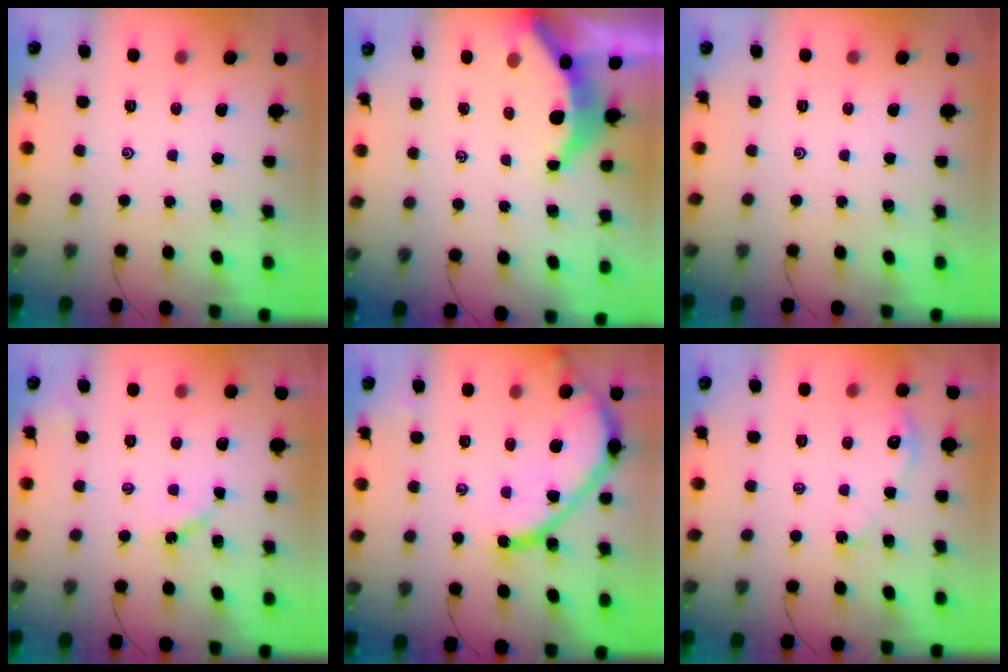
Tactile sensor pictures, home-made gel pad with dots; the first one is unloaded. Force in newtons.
{"total": 5.4, "press": 5.4, "slide": 0.6}
{"total": 0.0}
{"total": 4.8, "press": 4.8, "slide": 0.4}
{"total": 14.0, "press": 13.9, "slide": 1.2}
{"total": 3.6, "press": 3.6, "slide": 0.4}